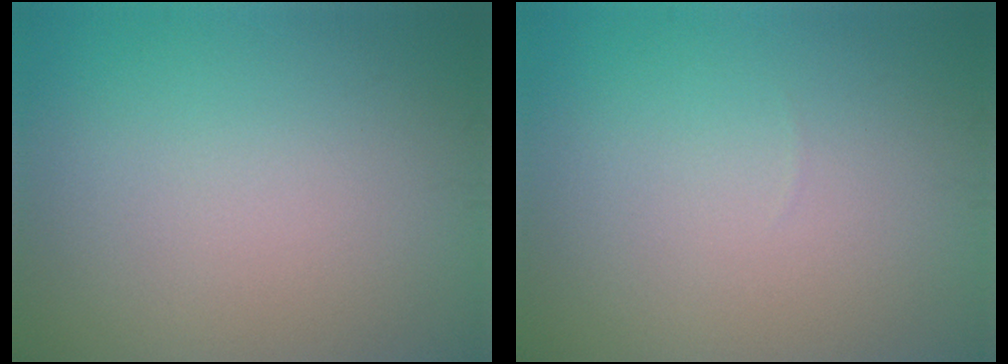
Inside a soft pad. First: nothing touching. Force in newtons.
{"total": 0.0}